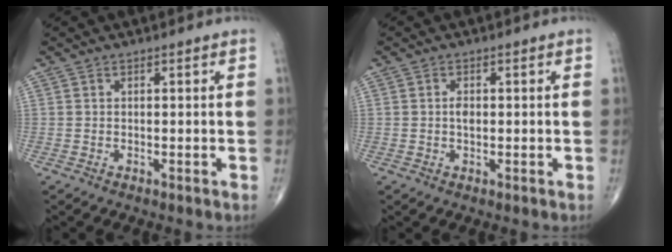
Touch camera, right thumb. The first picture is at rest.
{"total": 1.6, "force": [0.0, 0.9, 1.3], "torque": [-0.017, 0.001, -0.001]}